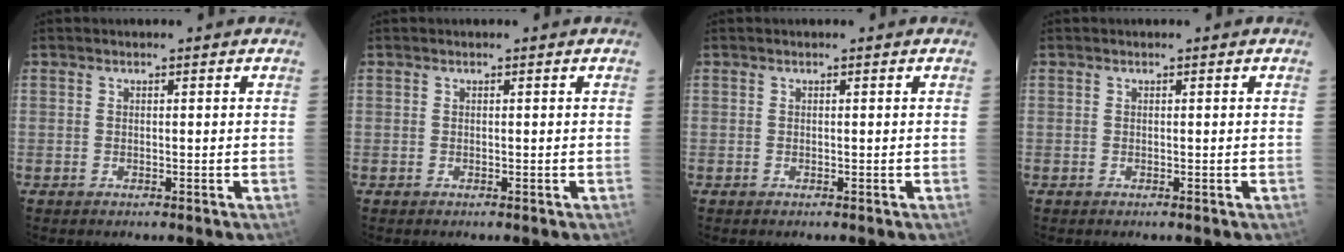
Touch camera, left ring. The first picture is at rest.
{"total": 0.0}
{"total": 0.0}
{"total": 0.0}